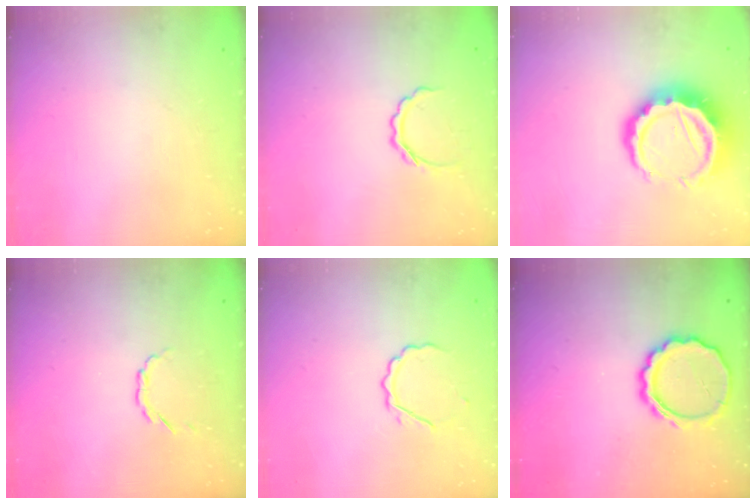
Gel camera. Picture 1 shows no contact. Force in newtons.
{"total": 4.1, "press": 4.1, "slide": 0.7}
{"total": 11.6, "press": 11.4, "slide": 2.4}
{"total": 2.6, "press": 2.5, "slide": 0.9}
{"total": 4.2, "press": 4.2, "slide": 0.7}
{"total": 11.1, "press": 10.8, "slide": 2.4}